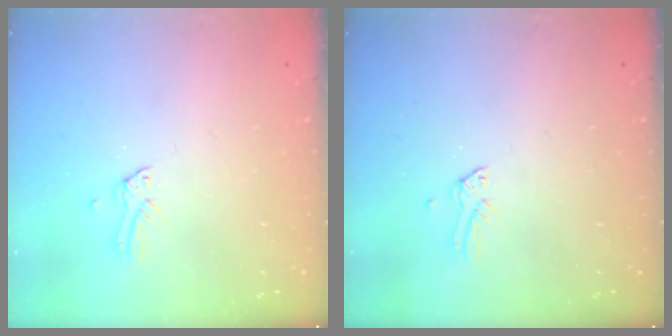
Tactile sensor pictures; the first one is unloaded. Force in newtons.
{"total": 0.0}